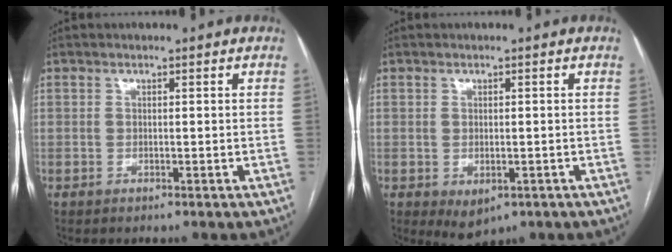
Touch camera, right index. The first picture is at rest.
{"total": 3.4, "force": [-1.3, 2.2, 2.3], "torque": [-0.033, -0.005, -0.004]}